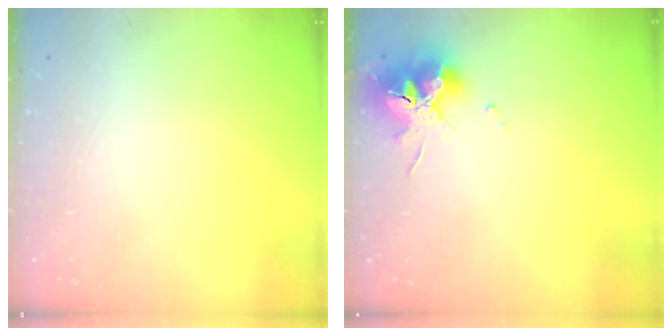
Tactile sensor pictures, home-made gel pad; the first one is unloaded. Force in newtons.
{"total": 12.5, "press": 12.5, "slide": 1.2}